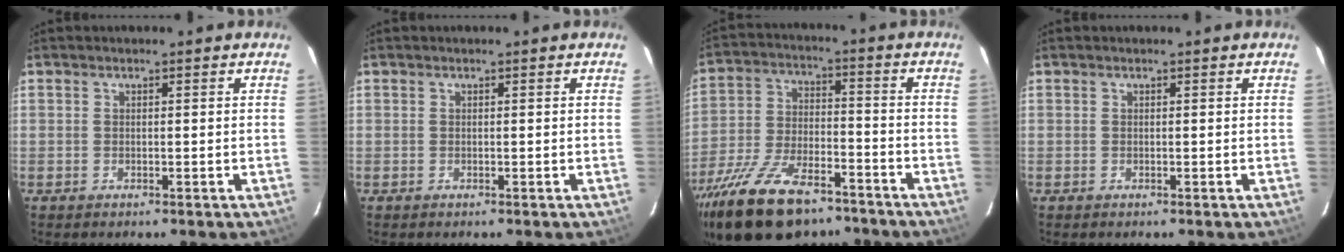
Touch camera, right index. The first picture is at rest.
{"total": 0.0}
{"total": 19.7, "force": [-14.1, 8.3, 10.9], "torque": [-0.225, -0.024, -0.237]}
{"total": 0.0}